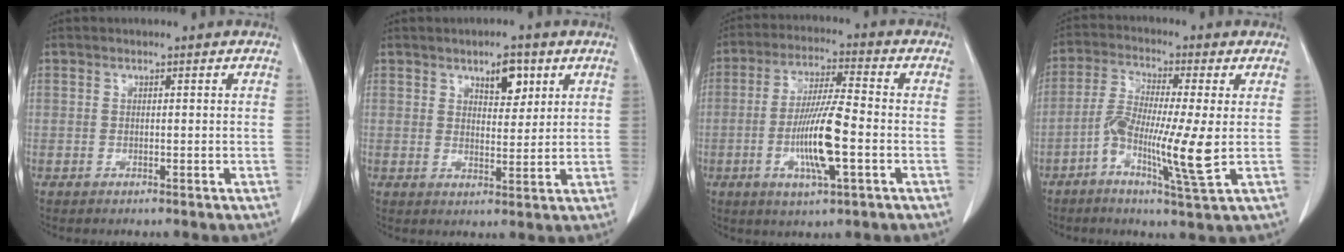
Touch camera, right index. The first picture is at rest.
{"total": 4.8, "force": [2.6, 2.1, 3.4], "torque": [-0.050, 0.000, 0.042]}
{"total": 11.0, "force": [-2.7, 1.0, 10.6], "torque": [-0.204, -0.005, -0.050]}
{"total": 10.1, "force": [-2.2, 0.1, 9.9], "torque": [-0.193, -0.005, -0.047]}